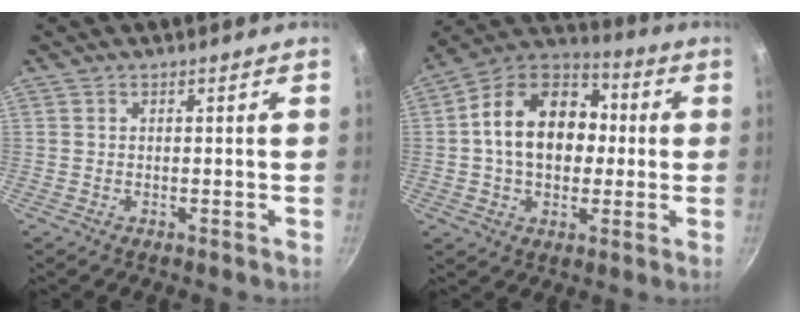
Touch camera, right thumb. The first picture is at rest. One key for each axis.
{"total": 18.5, "fx": 1.0, "fy": 13.4, "fz": 12.8, "tx": -0.183, "ty": 0.034, "tz": 0.000}